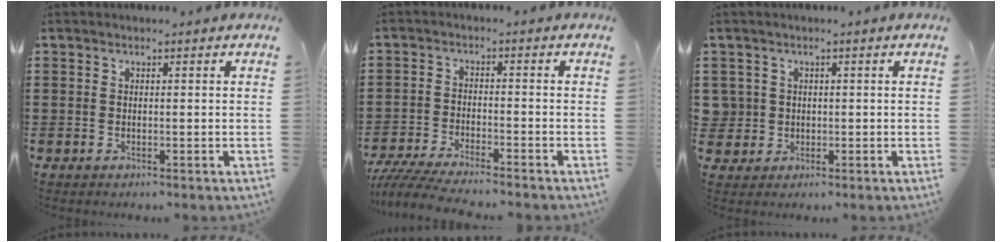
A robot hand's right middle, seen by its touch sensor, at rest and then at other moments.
{"total": 4.8, "force": [-4.6, 0.1, 1.5], "torque": [-0.047, -0.014, -0.094]}
{"total": 2.9, "force": [0.1, 2.9, 0.2], "torque": [-0.020, 0.008, -0.002]}